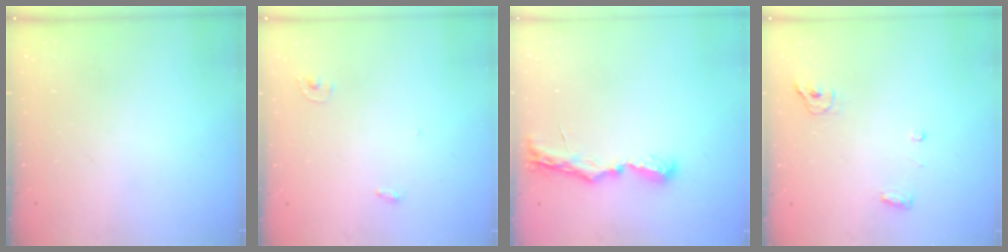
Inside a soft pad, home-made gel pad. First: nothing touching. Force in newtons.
{"total": 2.8, "press": 2.8, "slide": 0.1}
{"total": 7.5, "press": 7.5, "slide": 0.4}
{"total": 5.4, "press": 5.3, "slide": 1.1}